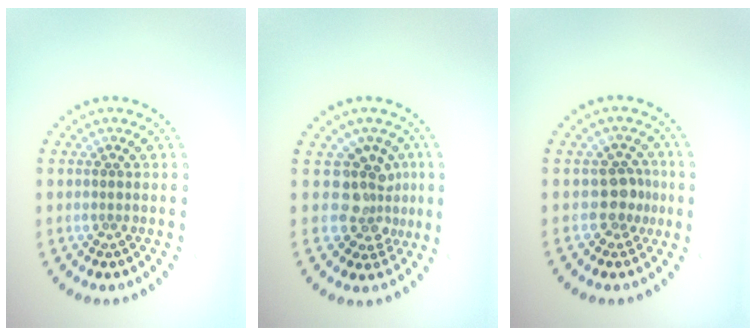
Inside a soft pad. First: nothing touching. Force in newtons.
{"total": 3.8, "press": 2.8, "slide": 2.5}
{"total": 2.3, "press": 2.0, "slide": 1.3}